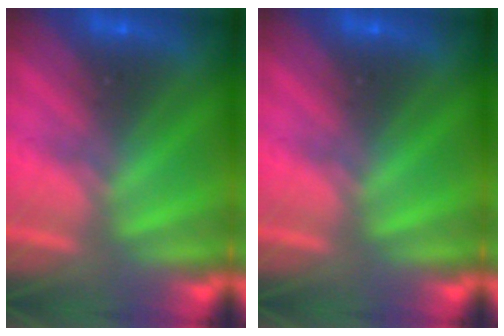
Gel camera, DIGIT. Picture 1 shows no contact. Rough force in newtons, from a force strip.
{"total": 0.0}